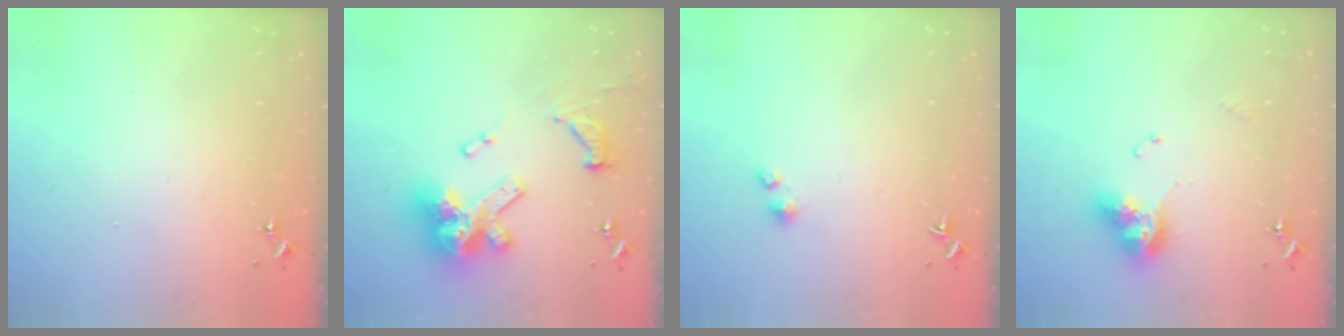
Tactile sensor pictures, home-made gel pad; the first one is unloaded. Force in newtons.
{"total": 20.9, "press": 20.8, "slide": 1.9}
{"total": 2.2, "press": 2.2, "slide": 0.2}
{"total": 11.1, "press": 11.1, "slide": 1.0}